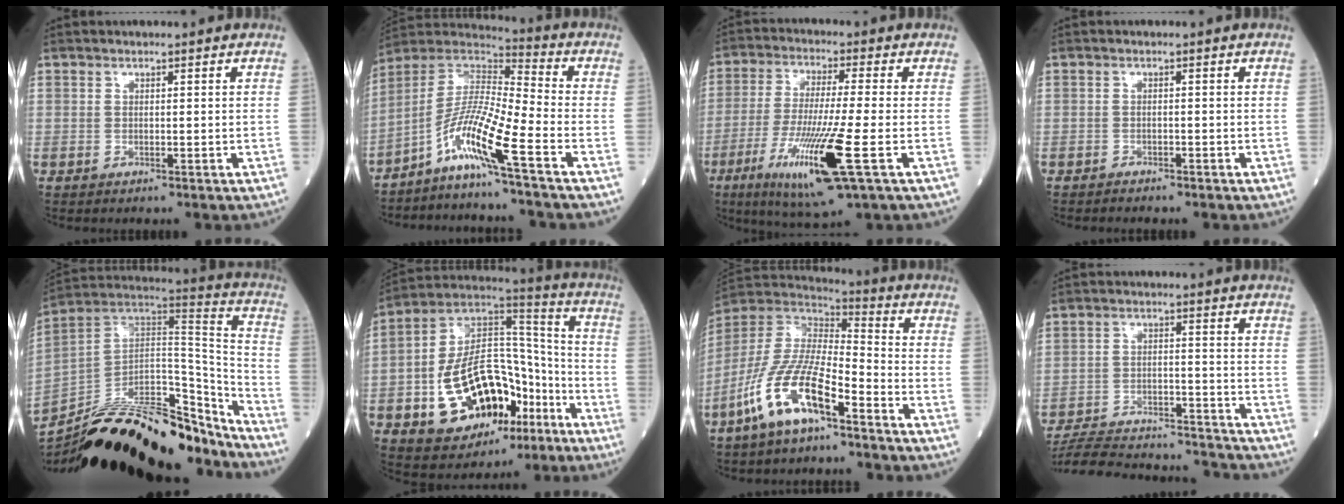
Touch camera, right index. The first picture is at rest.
{"total": 10.8, "force": [-6.1, -0.9, 8.9], "torque": [-0.172, 0.002, -0.124]}
{"total": 14.2, "force": [-5.4, 0.3, 13.2], "torque": [-0.267, -0.034, -0.097]}
{"total": 1.2, "force": [-1.1, 0.3, 0.3], "torque": [-0.007, -0.001, -0.016]}
{"total": 32.3, "force": [-26.5, 8.1, 16.6], "torque": [-0.295, -0.016, -0.411]}
{"total": 21.4, "force": [-7.6, 11.3, 16.6], "torque": [-0.301, 0.027, -0.110]}
{"total": 14.1, "force": [-7.7, 3.7, 11.2], "torque": [-0.235, -0.009, -0.150]}
{"total": 20.0, "force": [-19.1, 2.3, 5.4], "torque": [-0.120, -0.011, -0.280]}